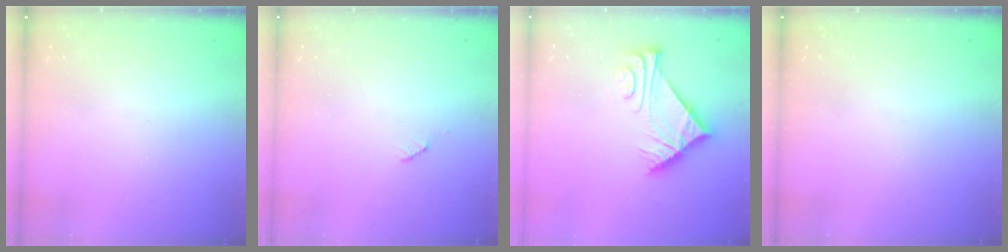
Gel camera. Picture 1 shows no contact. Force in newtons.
{"total": 2.5, "press": 2.5, "slide": 0.4}
{"total": 6.9, "press": 6.8, "slide": 0.8}
{"total": 0.0}